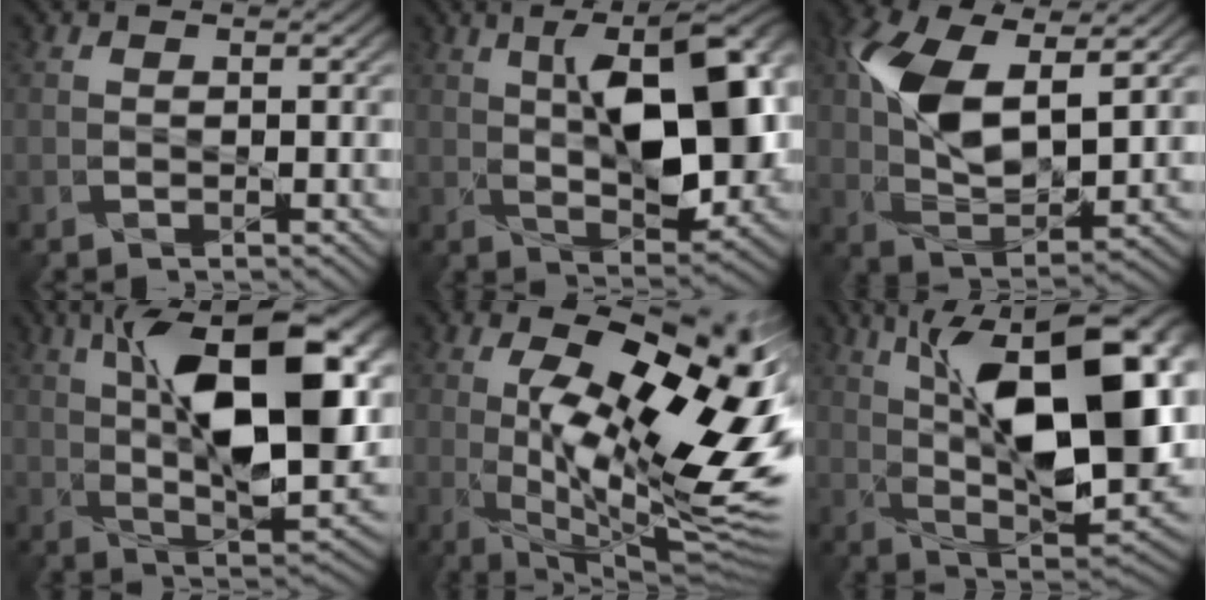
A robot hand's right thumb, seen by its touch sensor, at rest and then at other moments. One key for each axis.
{"total": 11.7, "fx": 1.7, "fy": 5.1, "fz": 10.4, "tx": -0.160, "ty": 0.004, "tz": 0.038}
{"total": 10.0, "fx": 3.4, "fy": 5.0, "fz": 8.0, "tx": -0.182, "ty": -0.001, "tz": 0.067}
{"total": 14.2, "fx": 3.0, "fy": 5.8, "fz": 12.6, "tx": -0.196, "ty": 0.003, "tz": 0.050}
{"total": 18.3, "fx": 0.8, "fy": 7.8, "fz": 16.5, "tx": -0.256, "ty": -0.014, "tz": 0.013}
{"total": 17.6, "fx": 4.0, "fy": 7.6, "fz": 15.3, "tx": -0.235, "ty": 0.021, "tz": 0.068}